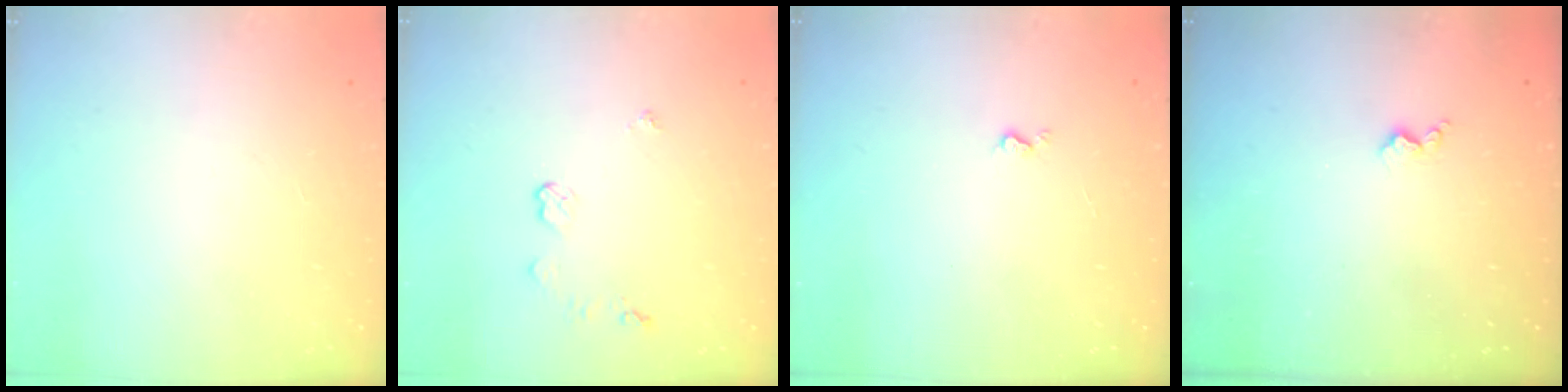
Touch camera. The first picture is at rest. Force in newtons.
{"total": 4.5, "press": 4.5, "slide": 0.6}
{"total": 2.9, "press": 2.9, "slide": 0.5}
{"total": 4.0, "press": 4.0, "slide": 0.7}